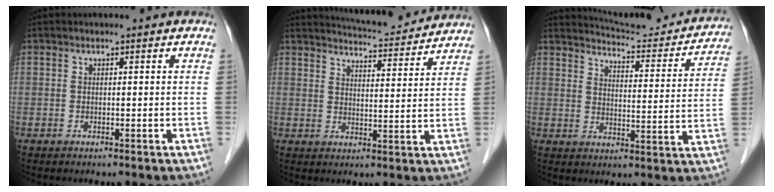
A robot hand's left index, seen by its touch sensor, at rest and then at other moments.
{"total": 12.3, "force": [11.9, 0.8, 3.3], "torque": [-0.054, 0.004, 0.155]}
{"total": 17.2, "force": [16.6, 1.6, 4.1], "torque": [-0.051, -0.046, 0.200]}